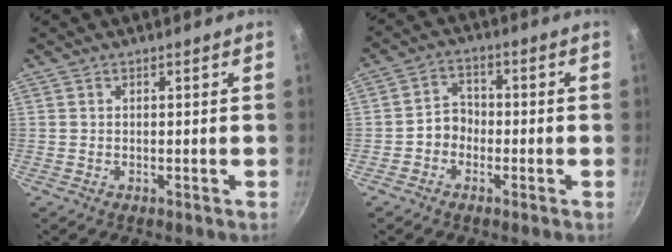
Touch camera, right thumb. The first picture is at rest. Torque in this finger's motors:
{"motor_torque": [0.27, 0.08, 0.62, -0.35, -0.01]}